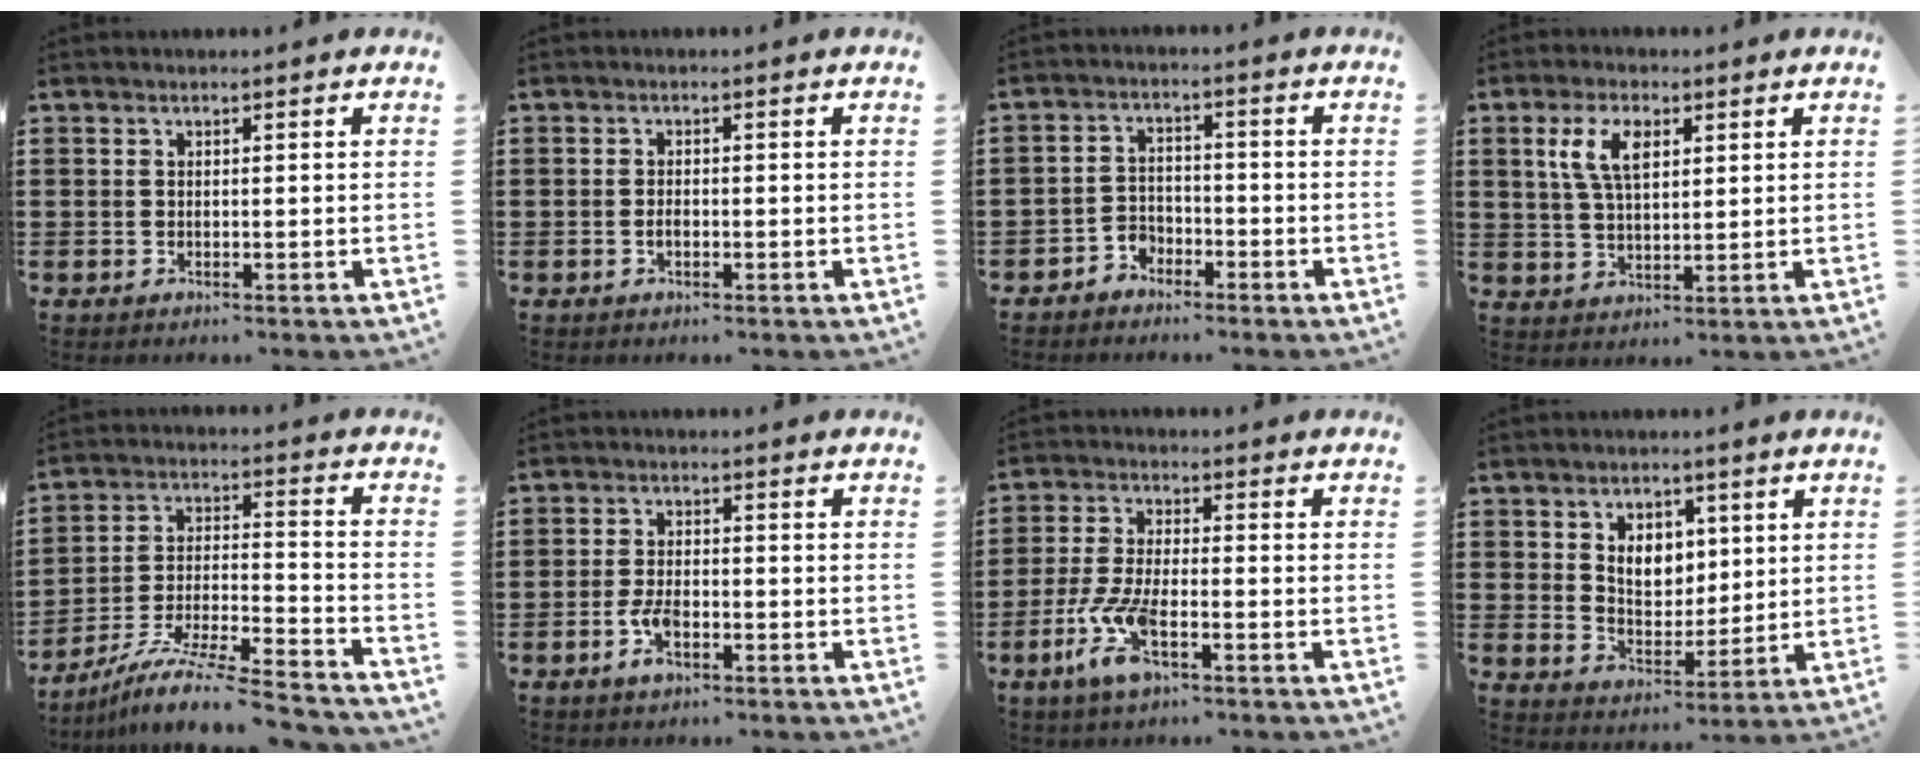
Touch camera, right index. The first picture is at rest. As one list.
[{"total": 1.0, "force": [-0.4, 0.4, 0.9], "torque": [-0.019, -0.003, -0.007]}, {"total": 2.9, "force": [-2.5, 1.5, 0.2], "torque": [-0.015, 0.003, -0.051]}, {"total": 6.3, "force": [2.4, 3.1, 4.9], "torque": [-0.109, 0.012, 0.042]}, {"total": 10.1, "force": [-8.8, 0.6, 4.9], "torque": [-0.087, 0.007, -0.175]}, {"total": 4.1, "force": [-1.7, 1.8, 3.2], "torque": [-0.078, -0.005, -0.035]}, {"total": 7.9, "force": [-3.5, 2.3, 6.7], "torque": [-0.164, -0.020, -0.068]}, {"total": 4.9, "force": [3.2, 3.6, 0.7], "torque": [-0.026, 0.000, 0.058]}]